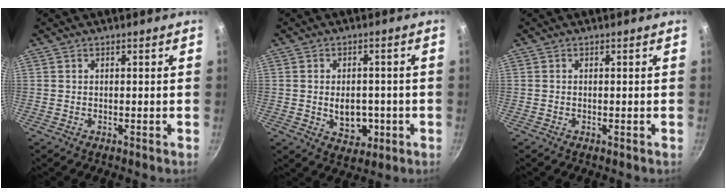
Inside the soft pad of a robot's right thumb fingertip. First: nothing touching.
{"total": 7.2, "force": [-1.2, 5.2, 4.9], "torque": [-0.045, 0.003, -0.007]}
{"total": 0.0}